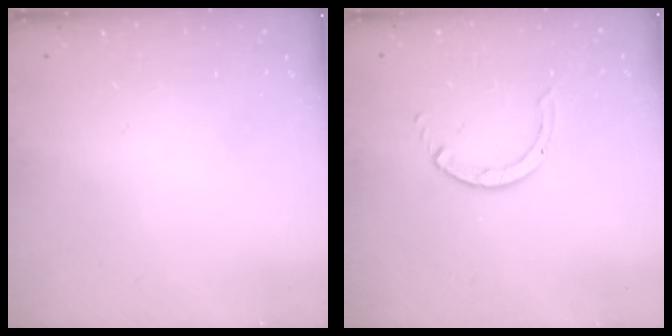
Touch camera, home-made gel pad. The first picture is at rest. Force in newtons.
{"total": 1.7, "press": 1.7, "slide": 0.1}